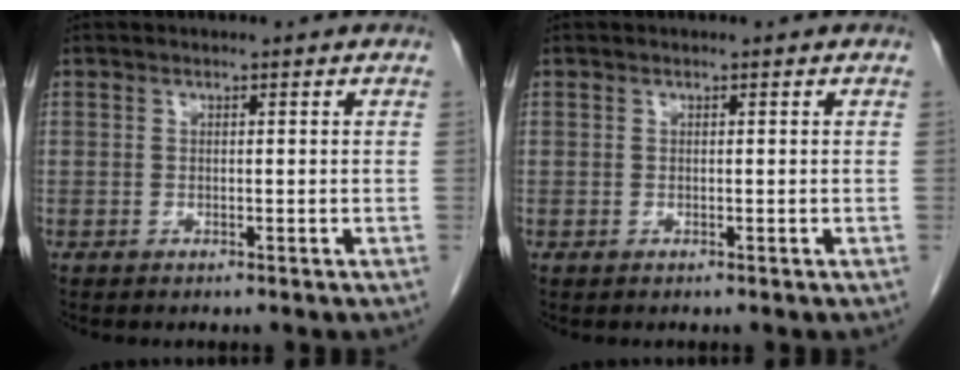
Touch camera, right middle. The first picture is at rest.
{"total": 0.0}